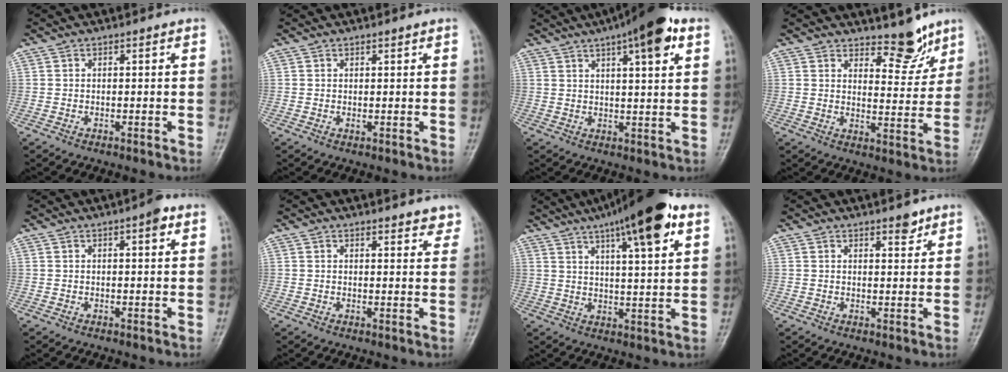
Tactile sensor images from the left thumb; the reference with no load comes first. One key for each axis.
{"total": 0.6, "fx": 0.4, "fy": 0.2, "fz": 0.4, "tx": -0.005, "ty": -0.004, "tz": 0.008}
{"total": 12.3, "fx": 6.4, "fy": 3.0, "fz": 10.1, "tx": -0.136, "ty": -0.004, "tz": 0.088}
{"total": 6.8, "fx": 5.6, "fy": 2.7, "fz": 2.8, "tx": -0.011, "ty": -0.049, "tz": 0.088}
{"total": 2.5, "fx": 1.3, "fy": 0.6, "fz": 2.1, "tx": -0.025, "ty": -0.001, "tz": 0.014}
{"total": 4.2, "fx": 3.7, "fy": 1.4, "fz": 1.4, "tx": 0.006, "ty": -0.019, "tz": 0.037}
{"total": 16.9, "fx": 9.5, "fy": 3.5, "fz": 13.6, "tx": -0.199, "ty": -0.017, "tz": 0.144}
{"total": 2.5, "fx": 1.9, "fy": 0.9, "fz": 1.3, "tx": -0.009, "ty": -0.013, "tz": 0.029}